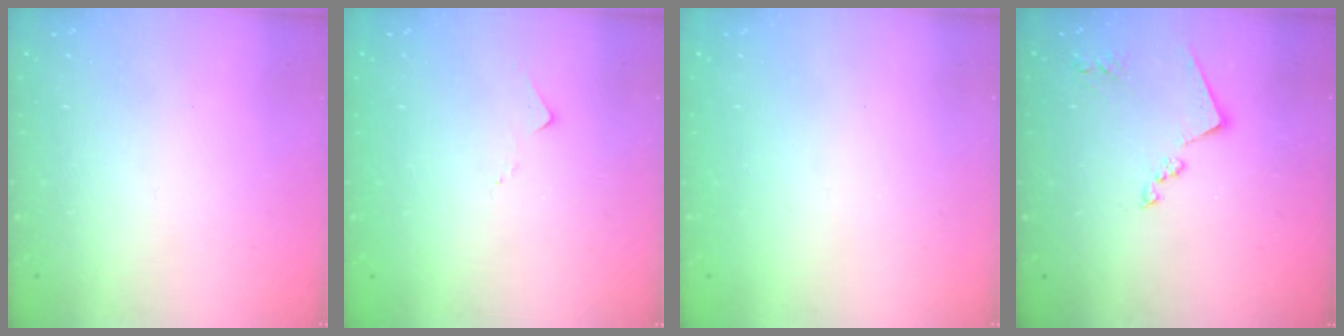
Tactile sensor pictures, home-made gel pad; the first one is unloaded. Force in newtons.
{"total": 6.0, "press": 6.0, "slide": 0.5}
{"total": 0.7, "press": 0.7, "slide": 0.2}
{"total": 10.3, "press": 10.3, "slide": 0.5}